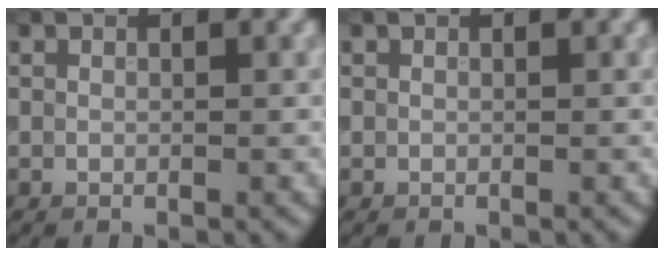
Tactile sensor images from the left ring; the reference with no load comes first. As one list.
[{"total": 0.0}]